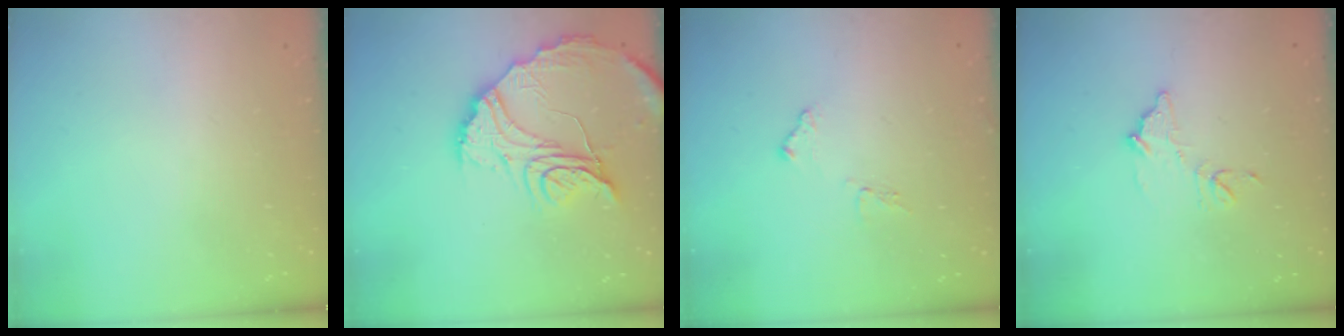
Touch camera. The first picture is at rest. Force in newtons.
{"total": 16.7, "press": 16.7, "slide": 1.3}
{"total": 8.0, "press": 8.0, "slide": 0.4}
{"total": 9.4, "press": 9.4, "slide": 0.5}